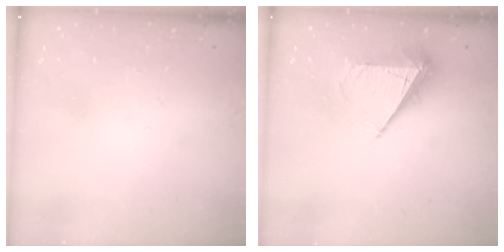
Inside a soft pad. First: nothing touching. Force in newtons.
{"total": 7.8, "press": 7.7, "slide": 1.2}